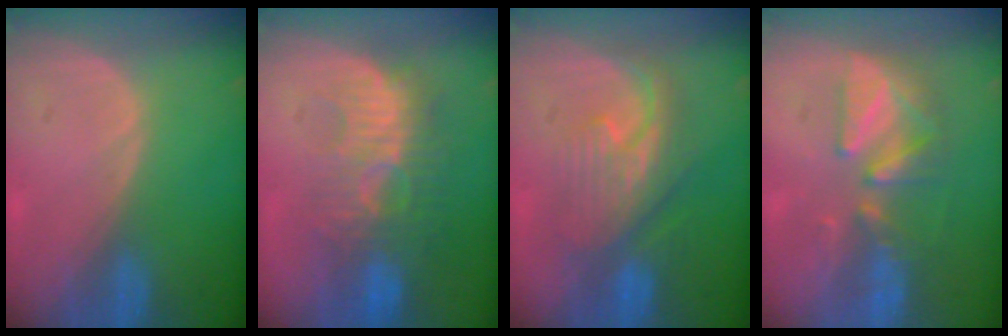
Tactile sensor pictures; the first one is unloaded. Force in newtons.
{"total": 9.9, "press": 9.1, "slide": 3.7}
{"total": 8.2, "press": 8.1, "slide": 1.4}
{"total": 7.6, "press": 7.3, "slide": 2.1}